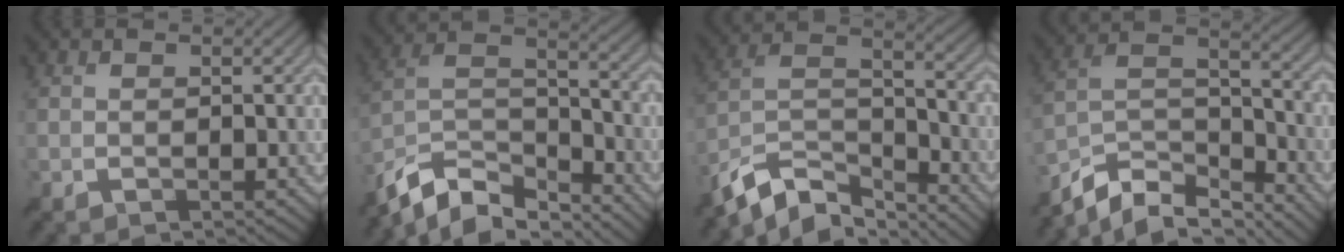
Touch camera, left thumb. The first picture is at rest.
{"total": 11.3, "force": [-9.4, 3.7, 5.2], "torque": [-0.114, 0.003, -0.182]}
{"total": 11.0, "force": [-8.8, 3.9, 5.4], "torque": [-0.114, -0.001, -0.175]}
{"total": 10.5, "force": [-8.5, 3.8, 5.0], "torque": [-0.104, 0.000, -0.162]}